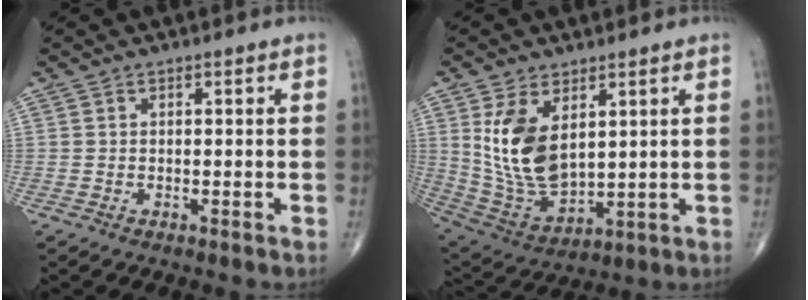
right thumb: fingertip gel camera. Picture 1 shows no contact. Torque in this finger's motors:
{"motor_torque": [-1.32, 1.74, 1.23, 0.47, 0.12]}